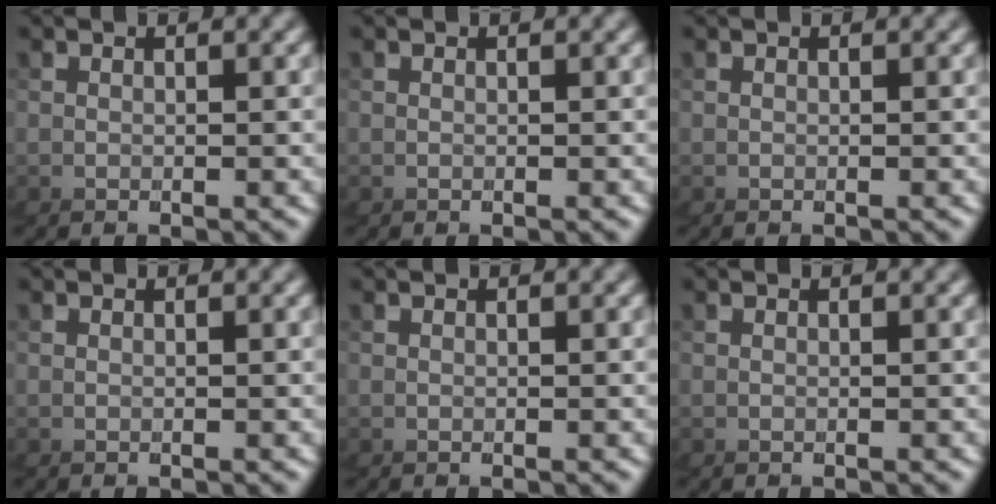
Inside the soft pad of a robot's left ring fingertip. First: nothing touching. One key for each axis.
{"total": 0.0}
{"total": 0.0}
{"total": 0.0}
{"total": 0.0}
{"total": 0.0}